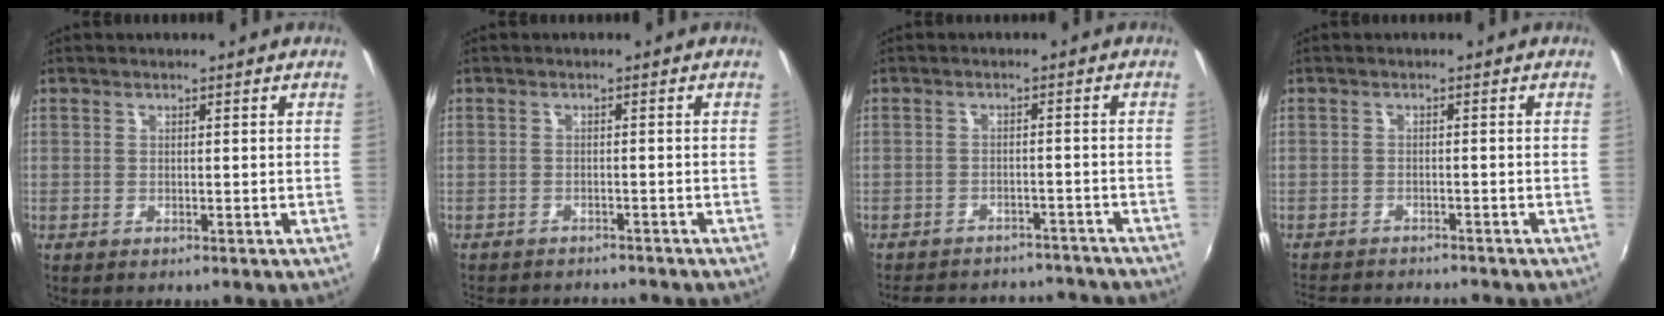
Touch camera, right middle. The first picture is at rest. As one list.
[{"total": 7.3, "force": [-6.7, 1.6, 2.1], "torque": [-0.057, -0.014, -0.098]}, {"total": 17.2, "force": [-15.1, 6.1, 5.6], "torque": [-0.125, 0.022, -0.188]}, {"total": 8.5, "force": [-7.8, 1.6, 2.7], "torque": [-0.073, -0.013, -0.122]}]